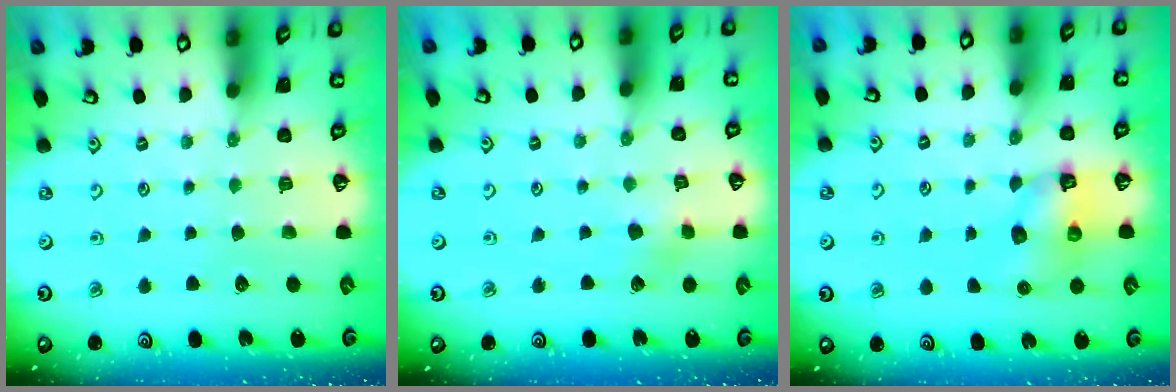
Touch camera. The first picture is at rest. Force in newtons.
{"total": 4.1, "press": 4.1, "slide": 0.6}
{"total": 8.3, "press": 8.3, "slide": 0.5}